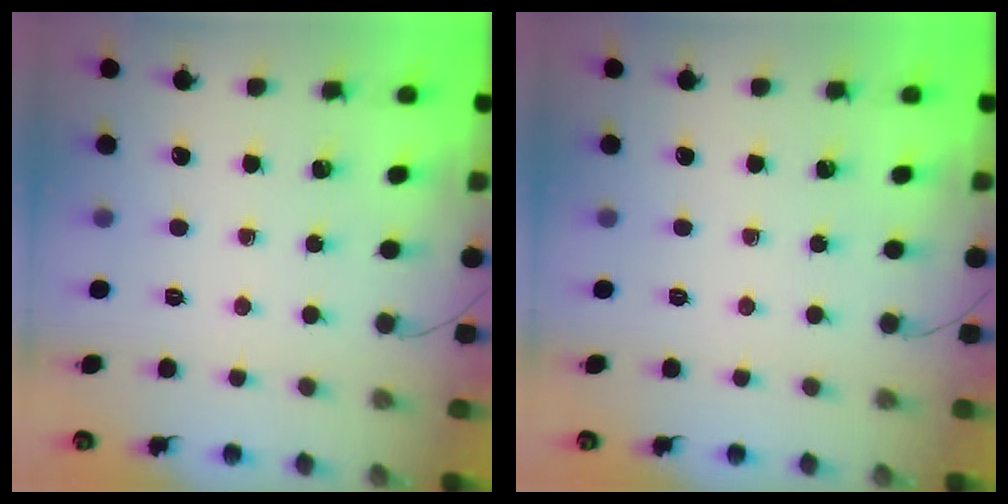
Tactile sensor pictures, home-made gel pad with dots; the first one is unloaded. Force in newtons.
{"total": 0.0}